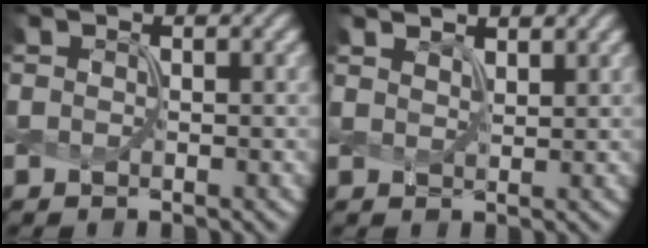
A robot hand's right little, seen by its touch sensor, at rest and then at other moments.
{"total": 2.6, "force": [2.4, 0.7, 0.9], "torque": [-0.005, 0.010, 0.025]}